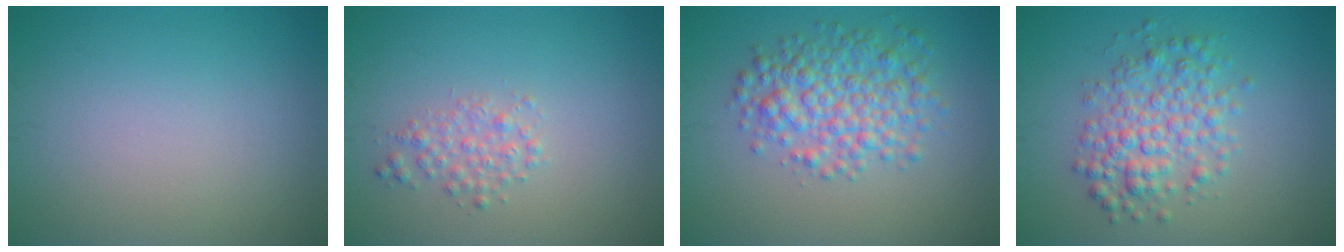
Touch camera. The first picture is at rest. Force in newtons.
{"total": 1.8, "press": 1.8, "slide": 0.1}
{"total": 5.1, "press": 5.1, "slide": 0.1}
{"total": 4.5, "press": 4.5, "slide": 0.1}